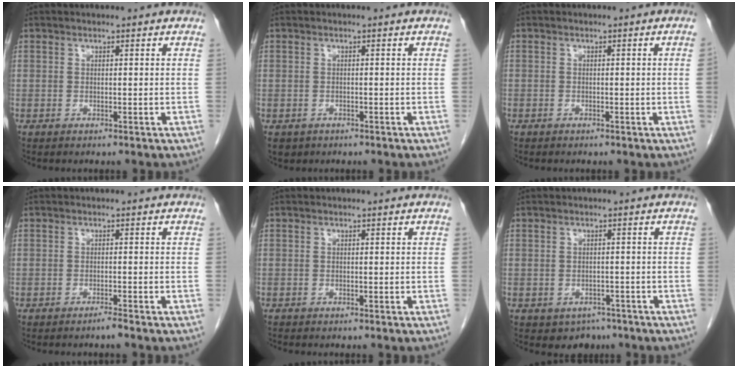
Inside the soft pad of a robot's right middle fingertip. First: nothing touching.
{"total": 2.3, "force": [-1.4, 1.7, 0.5], "torque": [-0.010, 0.000, -0.017]}
{"total": 0.8, "force": [-0.2, -0.3, 0.7], "torque": [-0.004, 0.003, -0.004]}
{"total": 1.2, "force": [-1.0, -0.2, 0.6], "torque": [-0.009, 0.000, -0.017]}
{"total": 0.0}
{"total": 3.3, "force": [-2.2, 2.4, 0.7], "torque": [-0.002, 0.007, -0.023]}